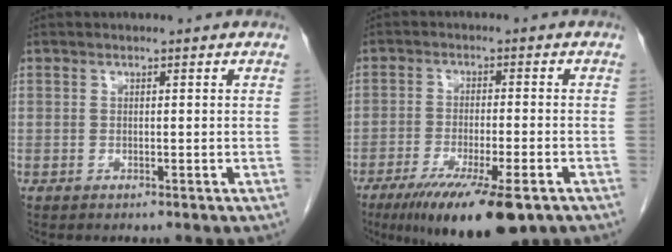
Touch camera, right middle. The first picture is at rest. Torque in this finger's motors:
{"motor_torque": [1.41, -0.73, 0.30, 0.13]}